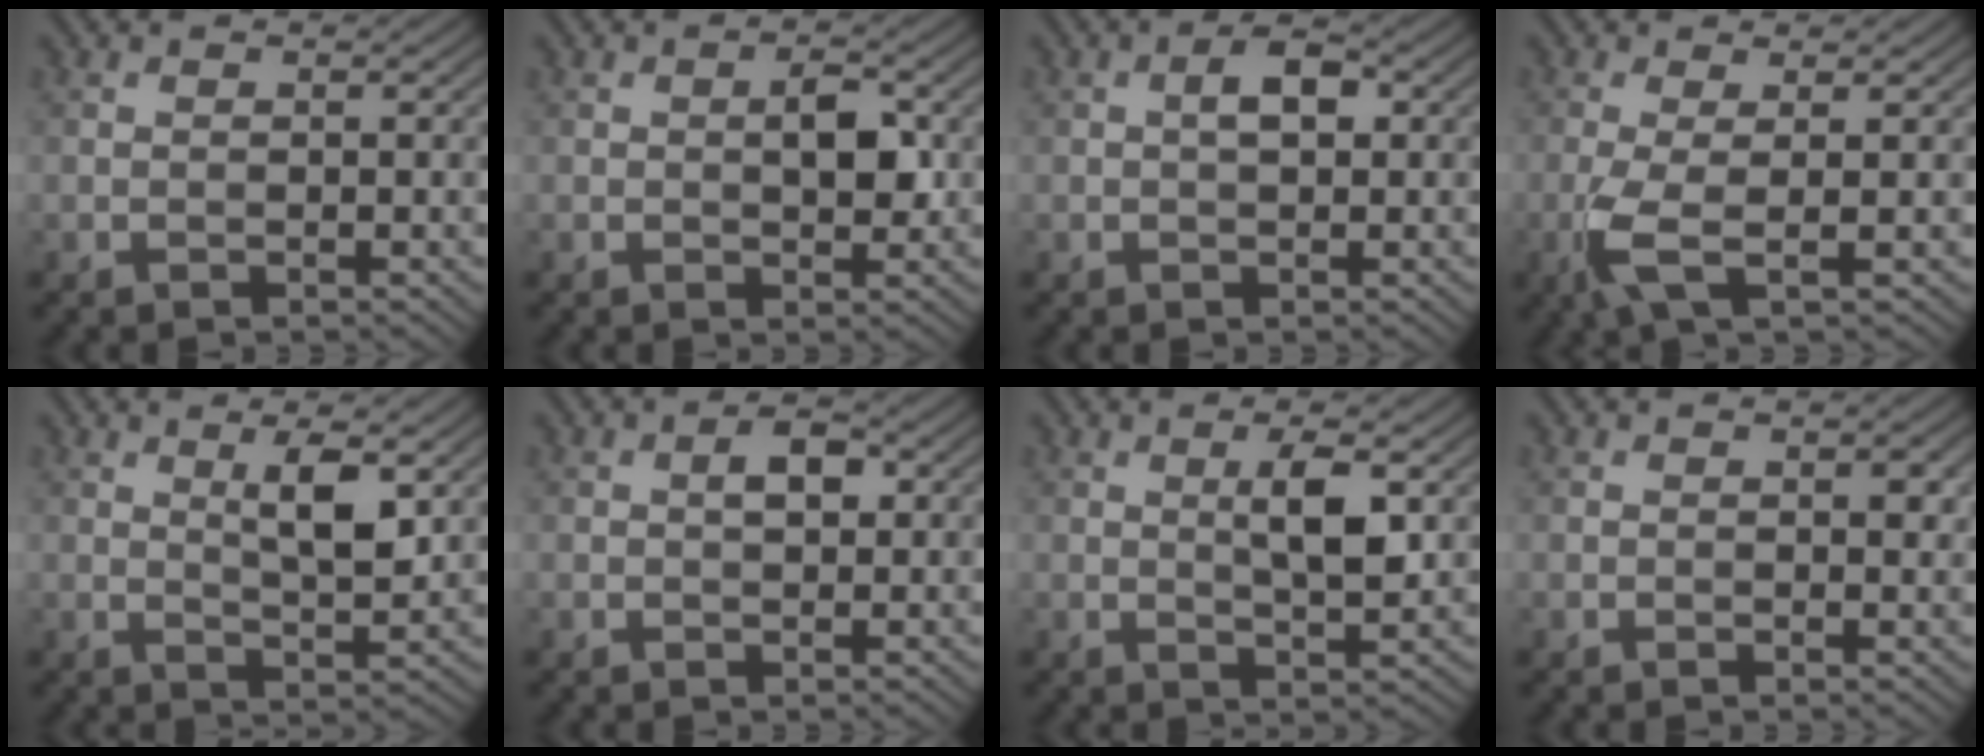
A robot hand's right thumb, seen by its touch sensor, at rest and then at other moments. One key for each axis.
{"total": 3.4, "fx": 0.2, "fy": 1.6, "fz": 3.0, "tx": -0.048, "ty": 0.001, "tz": 0.001}
{"total": 2.8, "fx": 0.4, "fy": 1.4, "fz": 2.4, "tx": -0.038, "ty": 0.006, "tz": 0.002}
{"total": 4.2, "fx": -0.9, "fy": 0.8, "fz": 4.0, "tx": -0.095, "ty": 0.001, "tz": -0.025}
{"total": 5.1, "fx": 1.9, "fy": 1.4, "fz": 4.5, "tx": -0.087, "ty": -0.007, "tz": 0.036}
{"total": 2.4, "fx": 0.4, "fy": 1.3, "fz": 2.0, "tx": -0.032, "ty": 0.004, "tz": 0.003}
{"total": 4.3, "fx": 1.0, "fy": 1.0, "fz": 4.0, "tx": -0.077, "ty": -0.003, "tz": 0.021}
{"total": 1.4, "fx": 0.4, "fy": 0.7, "fz": 1.1, "tx": -0.012, "ty": -0.004, "tz": 0.007}